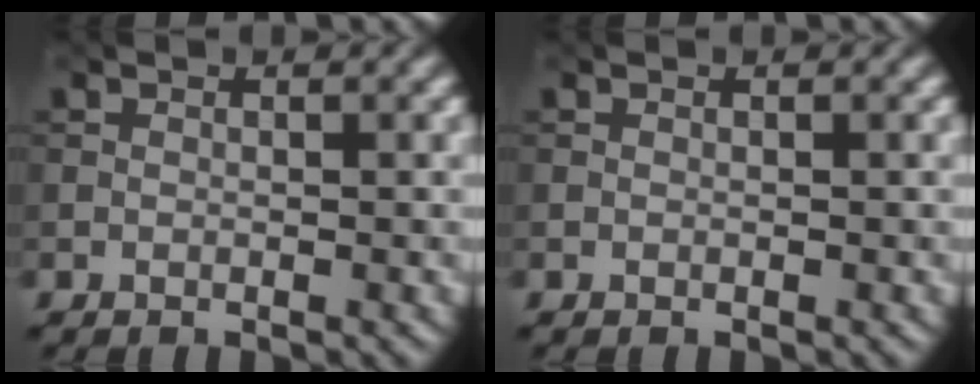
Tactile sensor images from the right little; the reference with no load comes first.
{"total": 0.0}